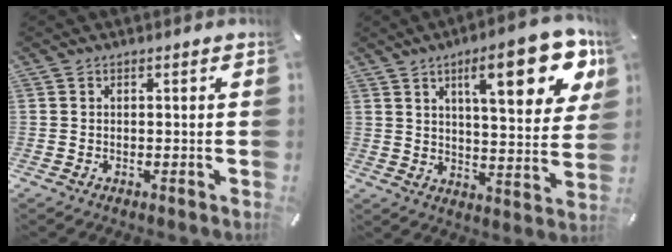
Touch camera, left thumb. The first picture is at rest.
{"total": 18.7, "force": [8.9, 6.4, 15.1], "torque": [-0.210, -0.036, 0.132]}